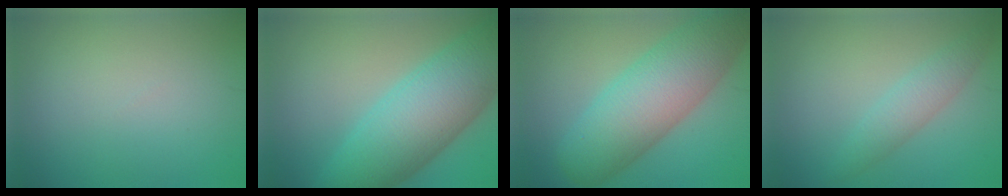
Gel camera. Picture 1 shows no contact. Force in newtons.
{"total": 10.0, "press": 10.0, "slide": 0.2}
{"total": 9.5, "press": 9.5, "slide": 0.5}
{"total": 2.5, "press": 2.5, "slide": 0.1}